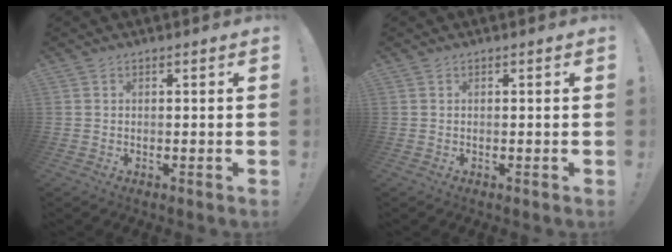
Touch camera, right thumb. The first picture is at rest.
{"total": 0.0}